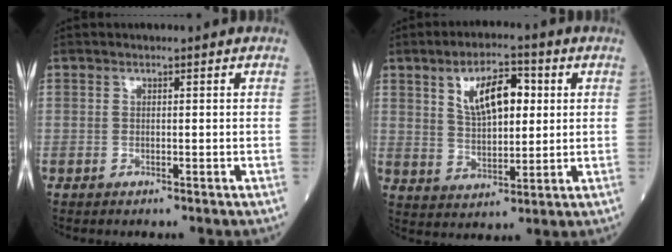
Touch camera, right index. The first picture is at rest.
{"total": 9.1, "force": [3.0, 3.8, 7.7], "torque": [-0.131, 0.012, 0.056]}